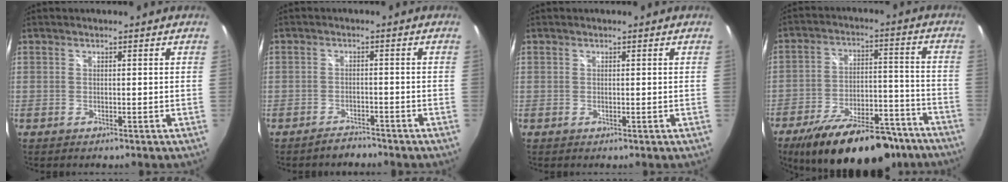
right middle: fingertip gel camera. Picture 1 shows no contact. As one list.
[{"total": 2.7, "force": [-2.5, 0.7, 0.4], "torque": [-0.015, 0.003, -0.040]}, {"total": 0.0}, {"total": 23.3, "force": [-17.6, 9.0, 12.3], "torque": [-0.210, 0.000, -0.244]}]